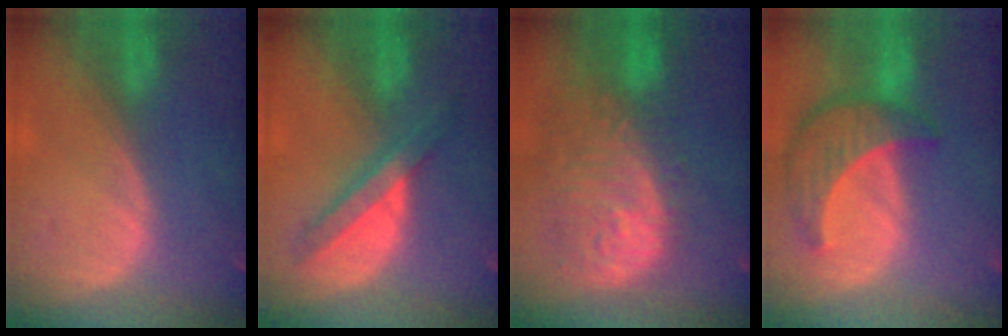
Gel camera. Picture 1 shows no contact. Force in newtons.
{"total": 5.7, "press": 5.7, "slide": 0.3}
{"total": 13.3, "press": 11.2, "slide": 7.1}
{"total": 8.7, "press": 7.9, "slide": 3.7}